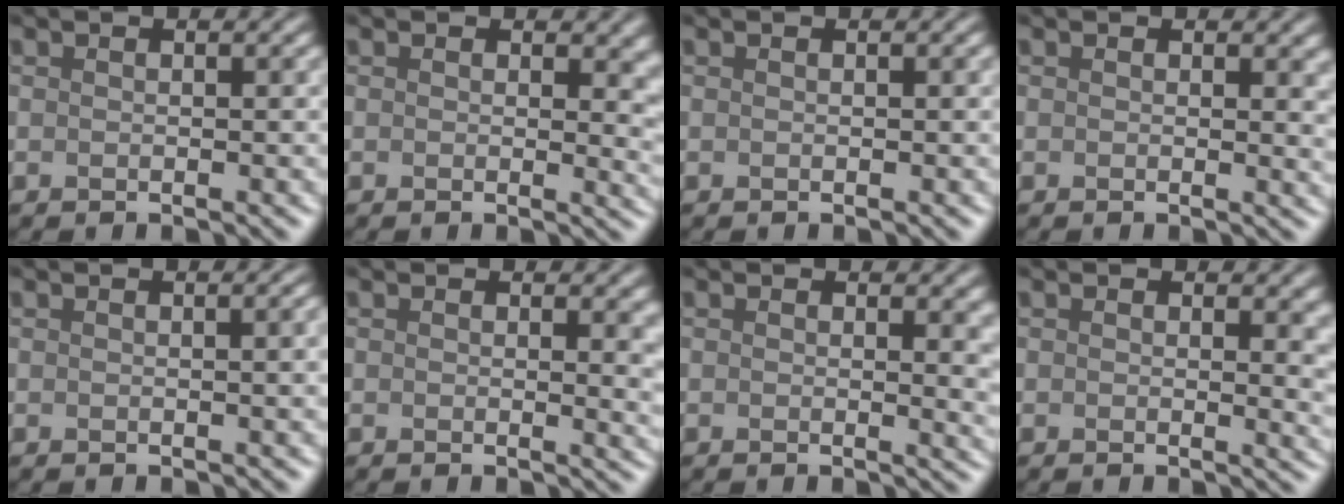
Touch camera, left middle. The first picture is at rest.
{"total": 3.0, "force": [0.6, 1.4, 2.6], "torque": [-0.032, -0.001, 0.005]}
{"total": 0.0}
{"total": 1.1, "force": [0.5, 0.4, 0.9], "torque": [-0.014, -0.003, 0.005]}
{"total": 1.7, "force": [0.1, 1.1, 1.4], "torque": [0.010, 0.004, -0.011]}
{"total": 2.6, "force": [0.5, 1.1, 2.3], "torque": [-0.025, -0.003, 0.004]}
{"total": 2.9, "force": [0.5, 1.3, 2.5], "torque": [-0.025, -0.001, 0.005]}
{"total": 3.0, "force": [0.6, 1.4, 2.6], "torque": [-0.028, 0.000, 0.004]}